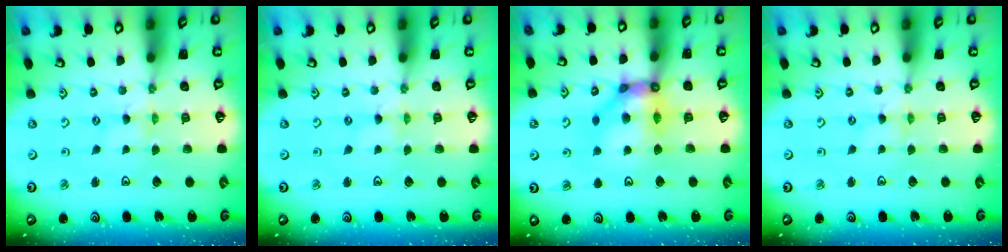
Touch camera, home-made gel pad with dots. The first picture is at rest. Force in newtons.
{"total": 0.0}
{"total": 11.8, "press": 11.8, "slide": 1.0}
{"total": 0.6, "press": 0.6, "slide": 0.1}